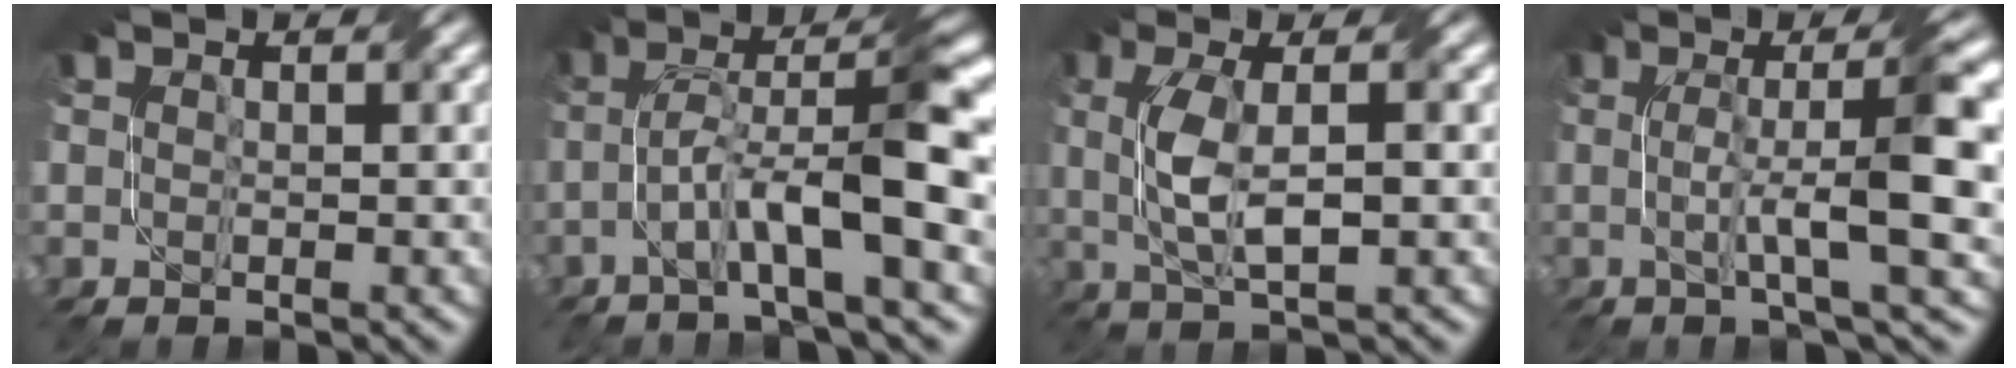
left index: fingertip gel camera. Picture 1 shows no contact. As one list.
[{"total": 8.4, "force": [-1.9, 1.3, 8.0], "torque": [-0.139, 0.024, -0.039]}, {"total": 4.5, "force": [0.3, 1.3, 4.3], "torque": [-0.094, 0.004, 0.008]}, {"total": 8.1, "force": [0.1, 1.1, 8.0], "torque": [-0.117, 0.011, 0.002]}]